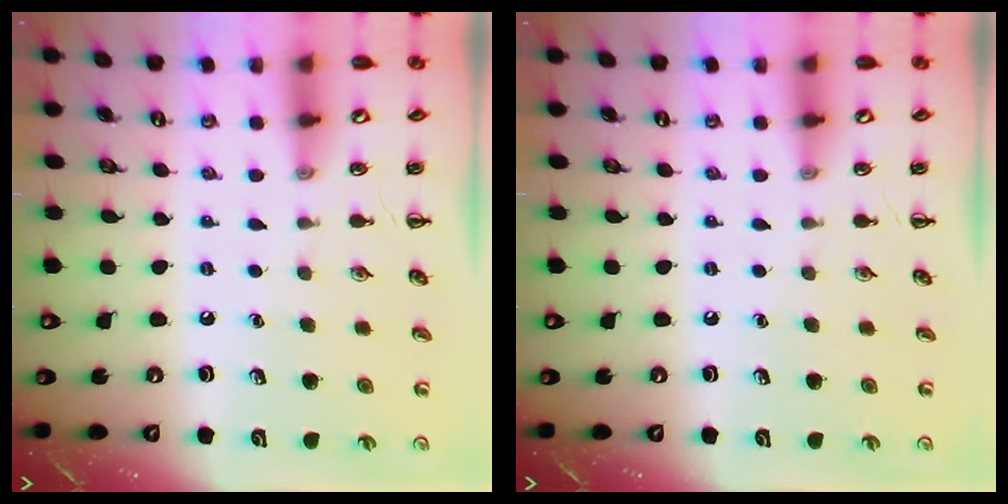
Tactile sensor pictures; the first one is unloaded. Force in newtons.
{"total": 0.0}